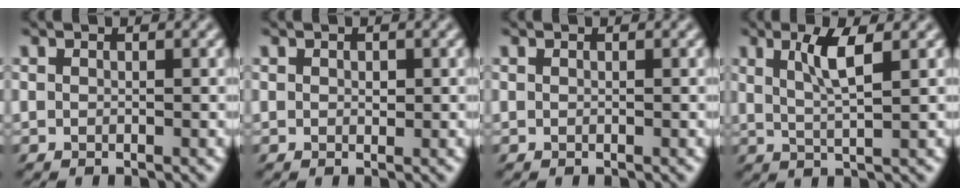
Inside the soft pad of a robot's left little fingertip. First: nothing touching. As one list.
[{"total": 0.9, "force": [0.1, 0.7, 0.6], "torque": [-0.014, -0.001, 0.005]}, {"total": 0.0}, {"total": 2.9, "force": [1.2, -0.1, 2.7], "torque": [-0.053, -0.001, 0.020]}]